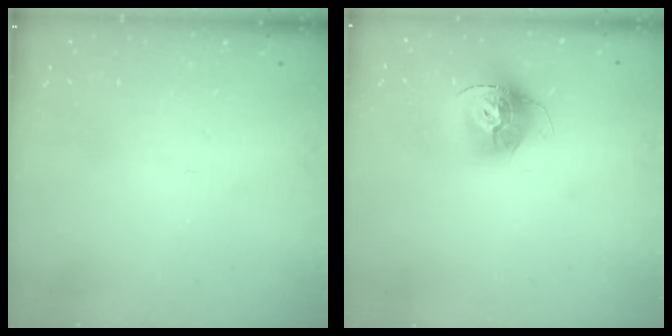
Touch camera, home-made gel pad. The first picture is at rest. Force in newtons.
{"total": 13.9, "press": 13.8, "slide": 1.4}